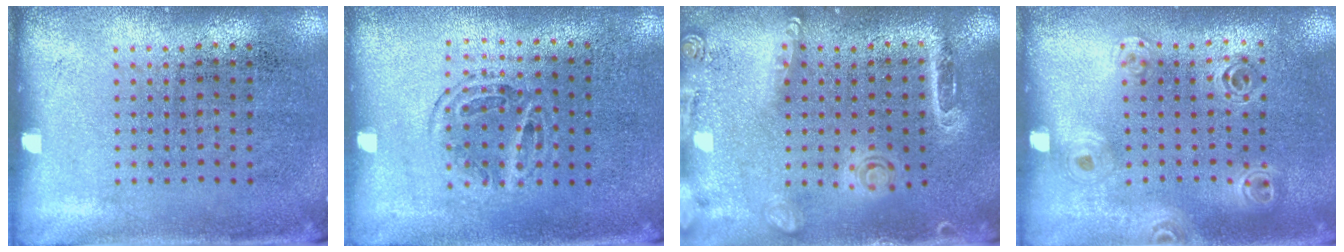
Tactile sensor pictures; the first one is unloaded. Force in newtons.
{"total": 1.0, "press": 0.9, "slide": 0.4}
{"total": 1.6, "press": 1.5, "slide": 0.6}
{"total": 1.2, "press": 1.2, "slide": 0.3}